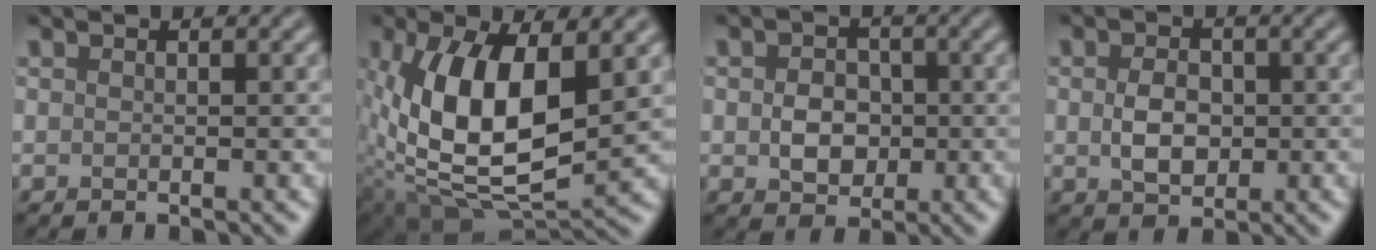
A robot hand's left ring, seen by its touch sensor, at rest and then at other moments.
{"total": 12.0, "force": [1.9, 5.6, 10.4], "torque": [-0.198, 0.002, 0.029]}
{"total": 3.4, "force": [-0.3, 2.7, 2.0], "torque": [-0.032, 0.001, -0.010]}
{"total": 3.3, "force": [-0.1, 2.3, 2.4], "torque": [-0.049, -0.001, -0.004]}